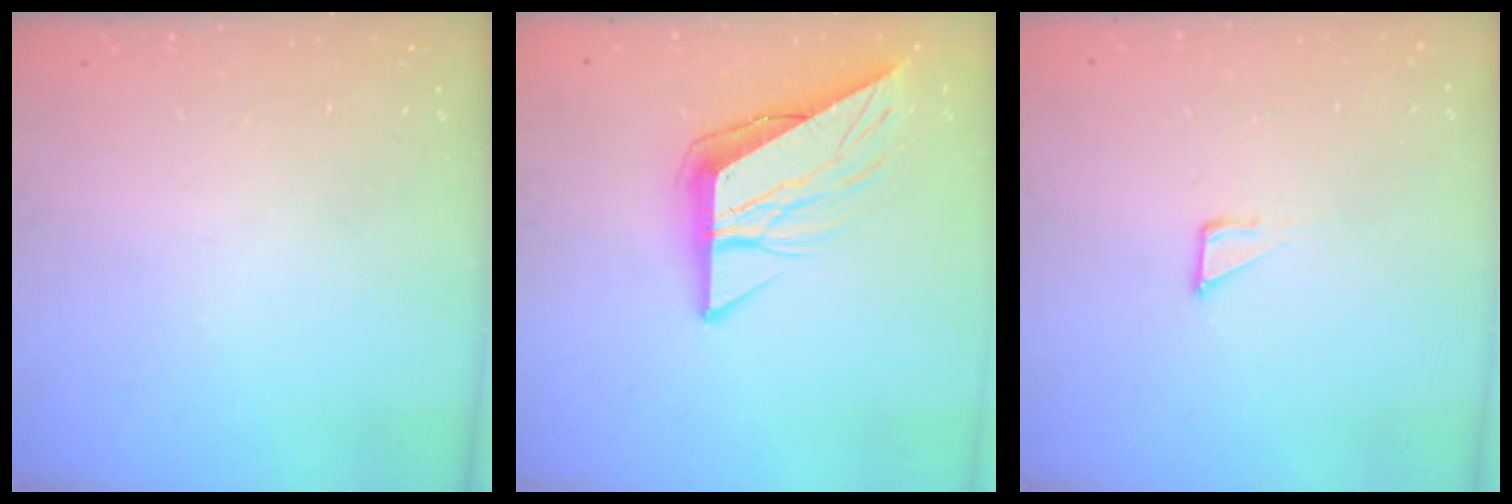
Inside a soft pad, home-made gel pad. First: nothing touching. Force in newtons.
{"total": 10.2, "press": 10.1, "slide": 1.3}
{"total": 2.6, "press": 2.6, "slide": 0.1}